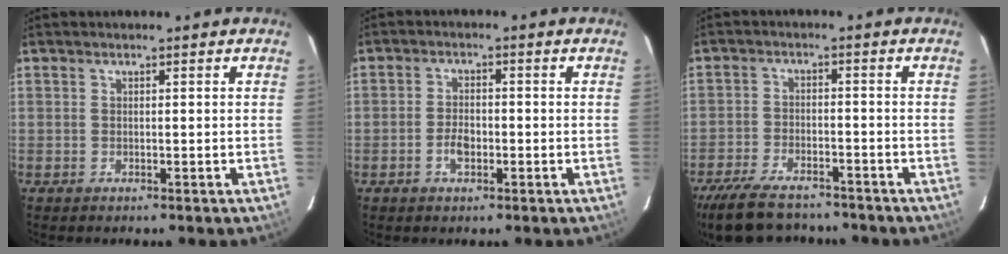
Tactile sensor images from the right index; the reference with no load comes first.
{"total": 3.5, "force": [-1.3, 2.0, 2.6], "torque": [-0.053, 0.003, -0.022]}
{"total": 14.4, "force": [-11.8, 5.4, 6.3], "torque": [-0.154, -0.015, -0.192]}